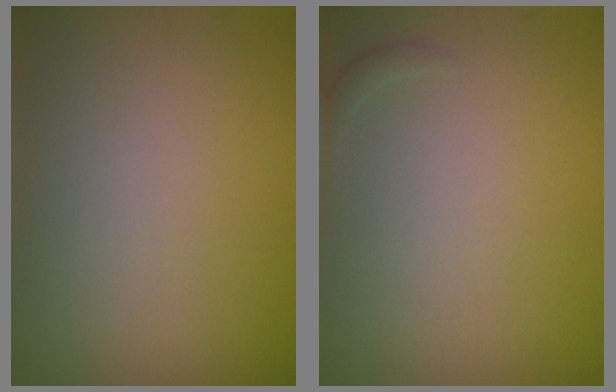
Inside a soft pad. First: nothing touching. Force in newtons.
{"total": 0.5, "press": 0.5, "slide": 0.1}